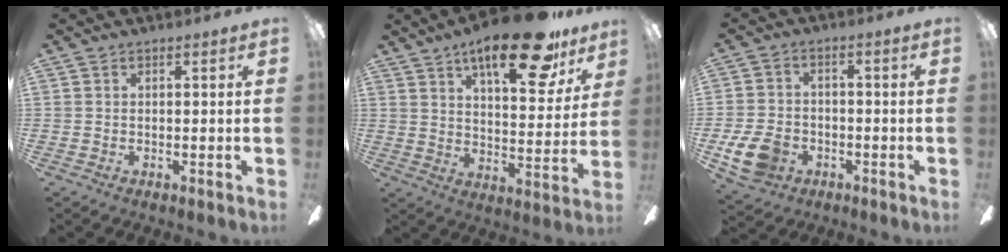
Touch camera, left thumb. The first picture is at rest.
{"total": 20.7, "force": [14.0, 6.7, 13.8], "torque": [-0.206, -0.073, 0.222]}
{"total": 9.0, "force": [-3.8, 6.4, 5.1], "torque": [-0.125, 0.016, -0.070]}